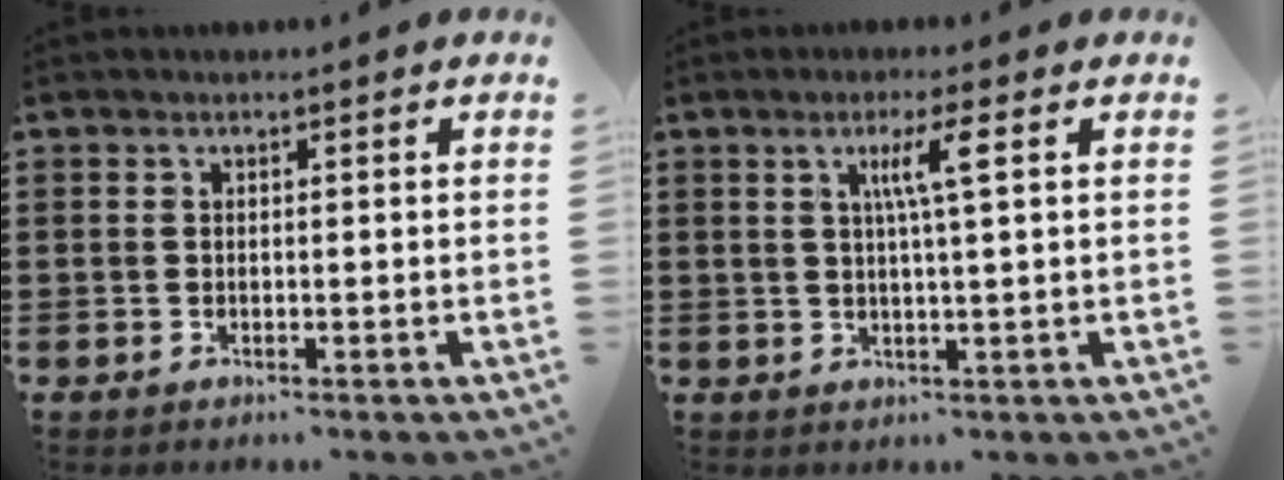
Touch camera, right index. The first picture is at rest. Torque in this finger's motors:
{"motor_torque": [0.85, 0.04, 0.40, 0.09]}